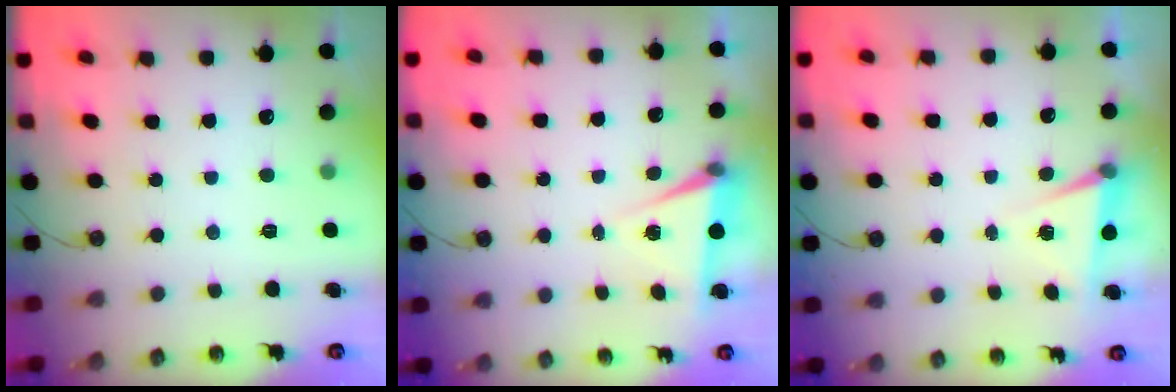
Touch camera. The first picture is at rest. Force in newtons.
{"total": 5.4, "press": 3.0, "slide": 4.5}
{"total": 5.0, "press": 2.3, "slide": 4.4}